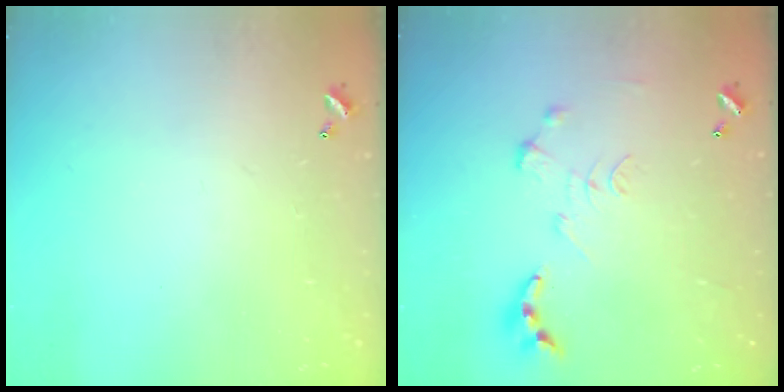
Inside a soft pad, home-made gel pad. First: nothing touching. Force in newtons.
{"total": 0.0}